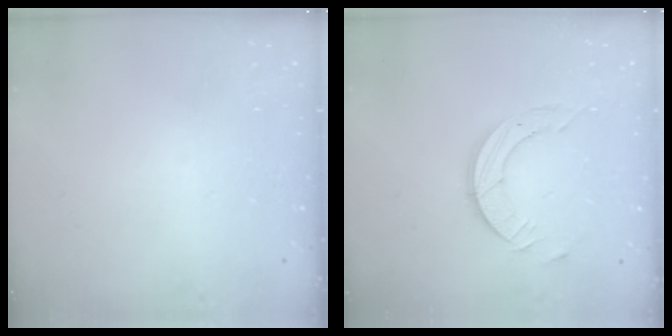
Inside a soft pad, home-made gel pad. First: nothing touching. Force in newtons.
{"total": 9.0, "press": 9.0, "slide": 0.8}